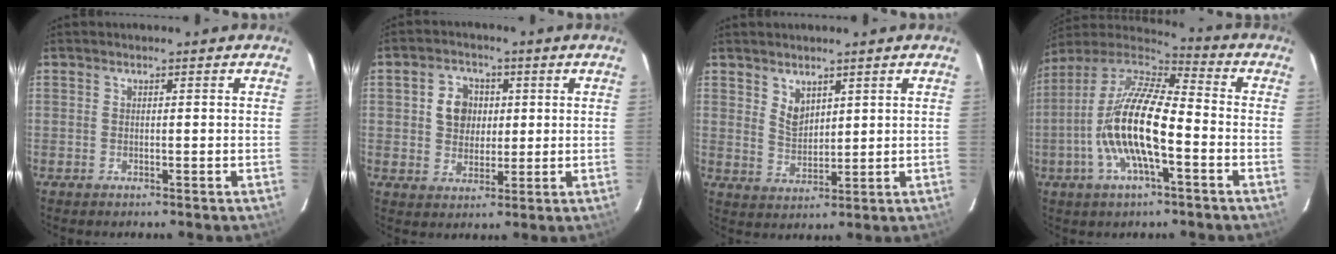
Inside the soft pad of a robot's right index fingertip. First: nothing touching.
{"total": 6.4, "force": [1.1, 5.6, 3.0], "torque": [-0.056, 0.019, 0.024]}
{"total": 4.2, "force": [2.8, 2.4, 1.9], "torque": [-0.028, 0.000, 0.056]}
{"total": 17.5, "force": [-4.7, 5.2, 16.0], "torque": [-0.308, -0.008, -0.096]}